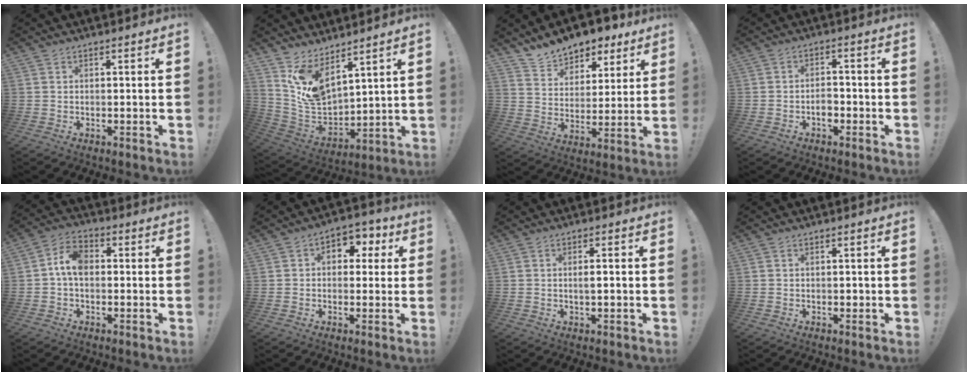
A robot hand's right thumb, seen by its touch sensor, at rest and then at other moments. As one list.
[{"total": 11.8, "force": [8.7, 5.7, 5.8], "torque": [-0.116, -0.070, 0.170]}, {"total": 11.1, "force": [9.6, 5.1, 1.9], "torque": [-0.047, -0.076, 0.179]}, {"total": 4.2, "force": [-1.6, 2.7, 2.7], "torque": [-0.038, 0.008, -0.030]}, {"total": 7.6, "force": [-0.1, 4.9, 5.7], "torque": [-0.108, 0.014, 0.003]}, {"total": 6.3, "force": [0.6, 5.3, 3.4], "torque": [-0.026, 0.002, 0.010]}, {"total": 2.3, "force": [-0.3, 0.4, 2.3], "torque": [-0.038, 0.000, -0.007]}, {"total": 0.8, "force": [-0.2, 0.6, 0.3], "torque": [-0.010, 0.006, -0.004]}]